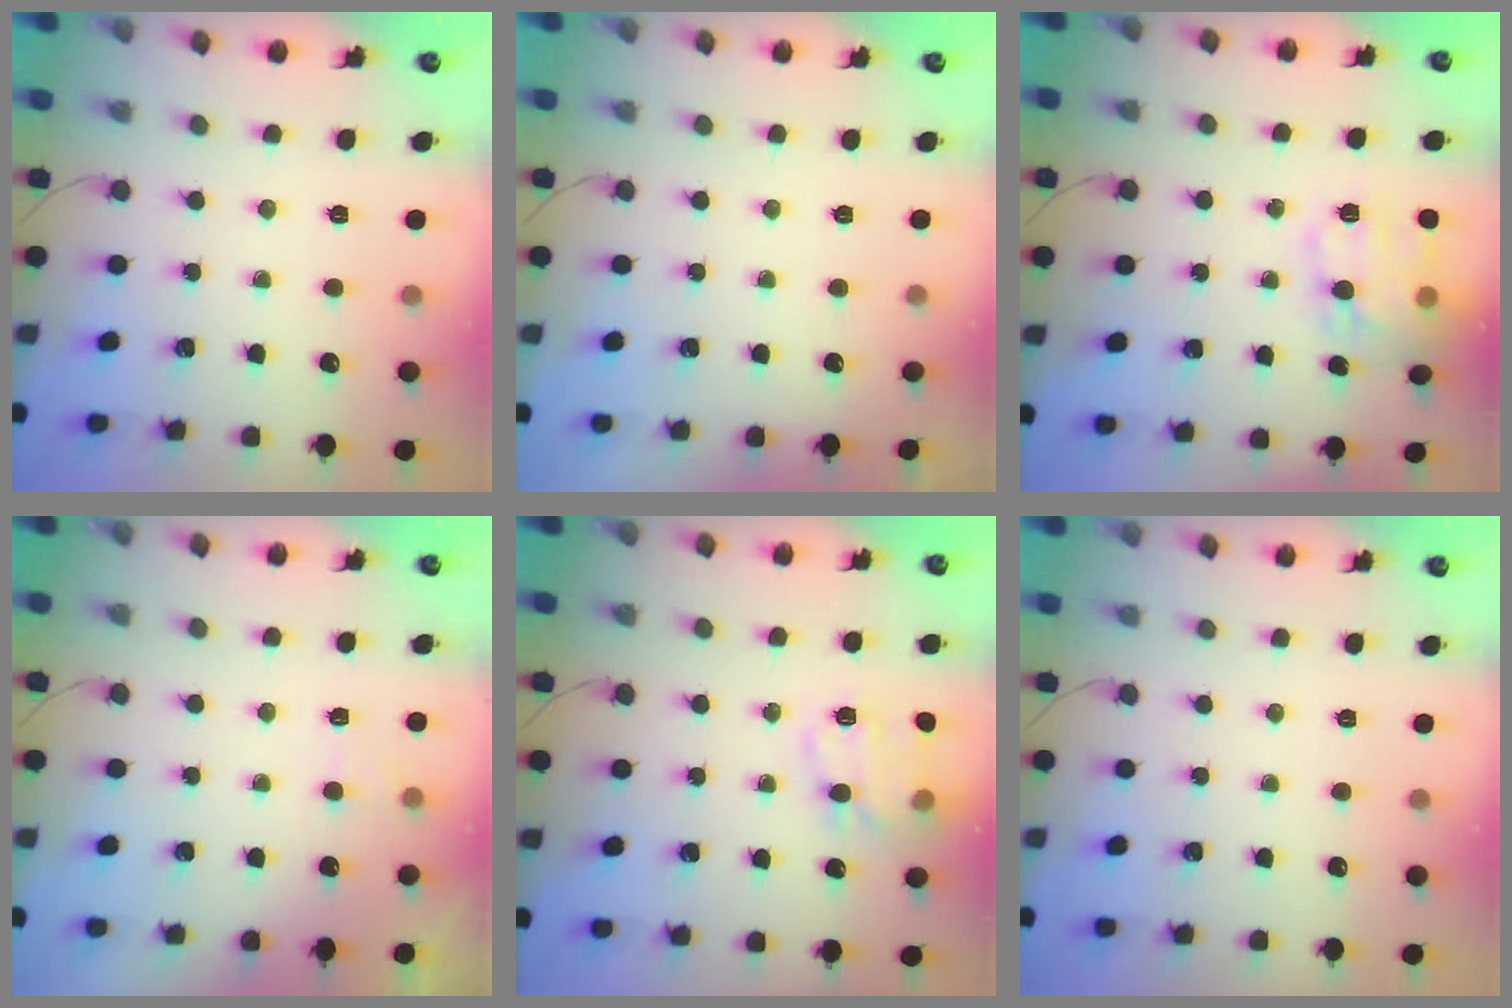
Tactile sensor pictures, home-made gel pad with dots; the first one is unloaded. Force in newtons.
{"total": 1.8, "press": 1.7, "slide": 0.3}
{"total": 15.1, "press": 15.0, "slide": 1.2}
{"total": 1.4, "press": 1.0, "slide": 1.0}
{"total": 13.9, "press": 13.8, "slide": 1.4}
{"total": 0.0}